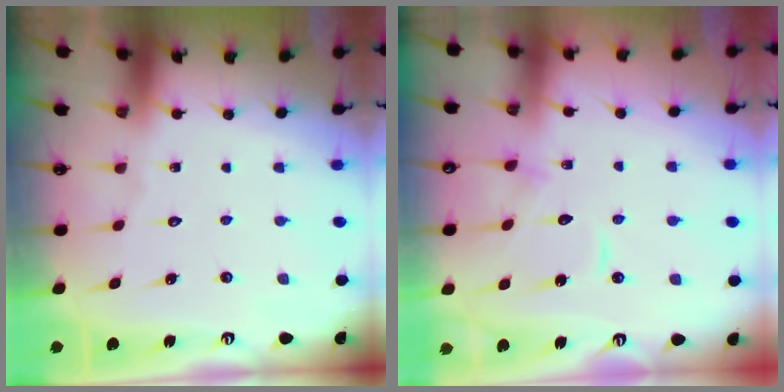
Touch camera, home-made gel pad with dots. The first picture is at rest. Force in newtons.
{"total": 10.4, "press": 10.4, "slide": 1.1}